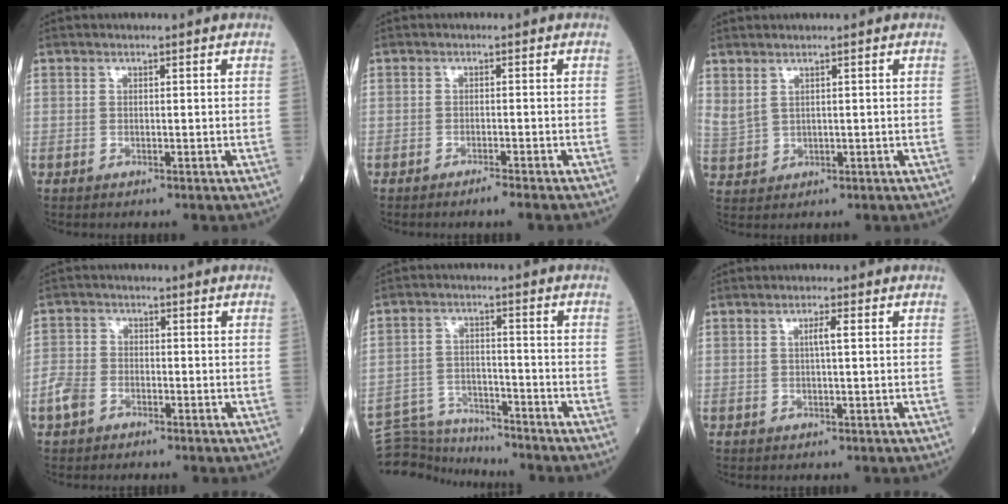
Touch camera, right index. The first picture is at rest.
{"total": 1.9, "force": [-1.6, -0.4, 1.1], "torque": [-0.021, -0.002, -0.023]}
{"total": 3.3, "force": [2.3, 1.4, 2.0], "torque": [-0.051, -0.002, 0.058]}
{"total": 3.7, "force": [-2.1, 2.4, 1.8], "torque": [-0.051, 0.003, -0.042]}
{"total": 8.2, "force": [-8.1, 1.0, -0.7], "torque": [0.000, 0.018, -0.144]}
{"total": 1.8, "force": [0.4, -0.1, 1.8], "torque": [-0.033, 0.003, 0.004]}